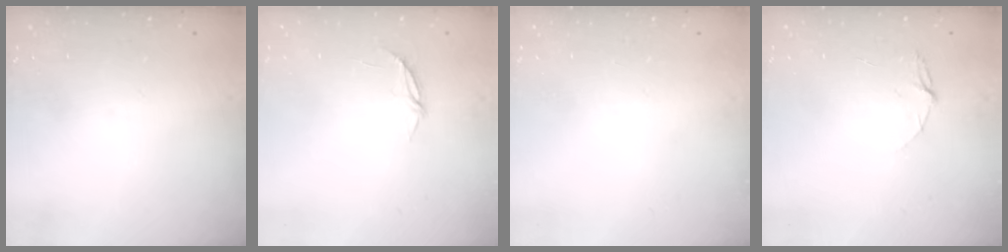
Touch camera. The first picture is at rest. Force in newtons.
{"total": 3.3, "press": 3.3, "slide": 0.3}
{"total": 0.0}
{"total": 4.0, "press": 4.0, "slide": 0.5}